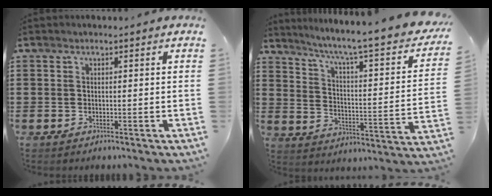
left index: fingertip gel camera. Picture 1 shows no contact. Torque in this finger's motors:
{"motor_torque": [2.14, 0.00, 0.79, 0.17]}